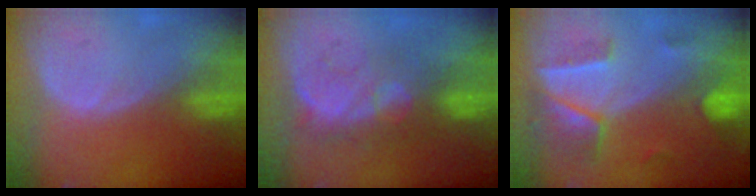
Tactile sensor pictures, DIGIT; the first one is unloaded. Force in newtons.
{"total": 7.7, "press": 7.5, "slide": 1.9}
{"total": 7.2, "press": 6.4, "slide": 3.4}